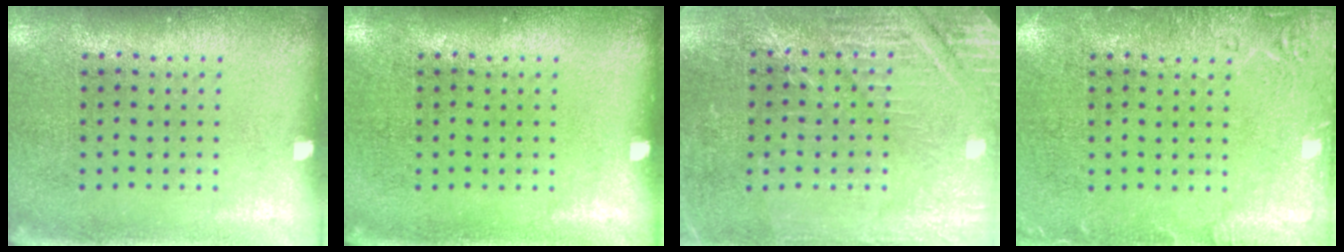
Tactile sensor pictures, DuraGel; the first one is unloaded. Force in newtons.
{"total": 0.0}
{"total": 3.1, "press": 3.0, "slide": 0.4}
{"total": 2.2, "press": 2.2, "slide": 0.4}